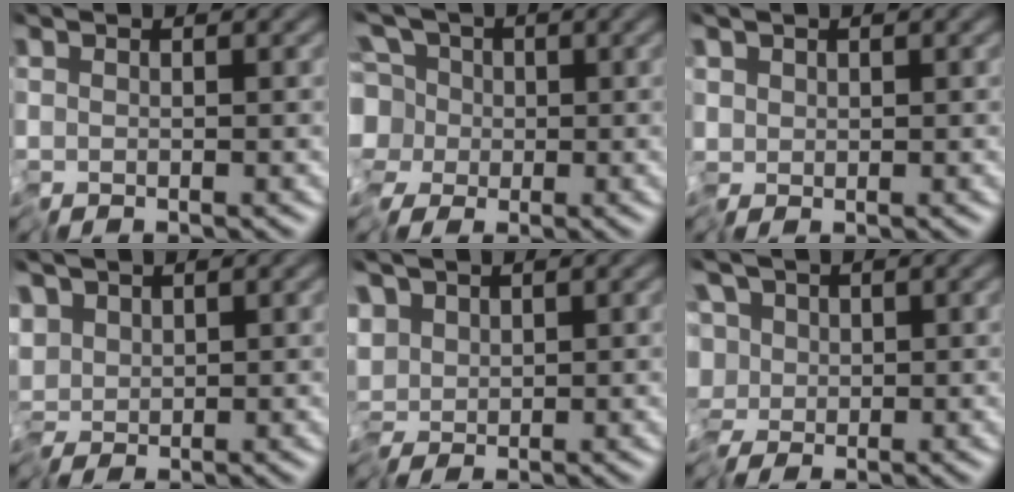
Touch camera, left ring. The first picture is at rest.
{"total": 5.1, "force": [-1.2, 4.2, 2.8], "torque": [-0.043, 0.018, -0.039]}
{"total": 1.0, "force": [-0.3, 0.9, 0.5], "torque": [-0.006, 0.001, -0.010]}
{"total": 2.0, "force": [-0.1, 1.1, 1.6], "torque": [-0.027, 0.006, -0.009]}
{"total": 2.3, "force": [-0.2, 1.4, 1.8], "torque": [-0.029, 0.007, -0.012]}
{"total": 5.4, "force": [-0.7, 4.1, 3.5], "torque": [-0.046, 0.019, -0.039]}